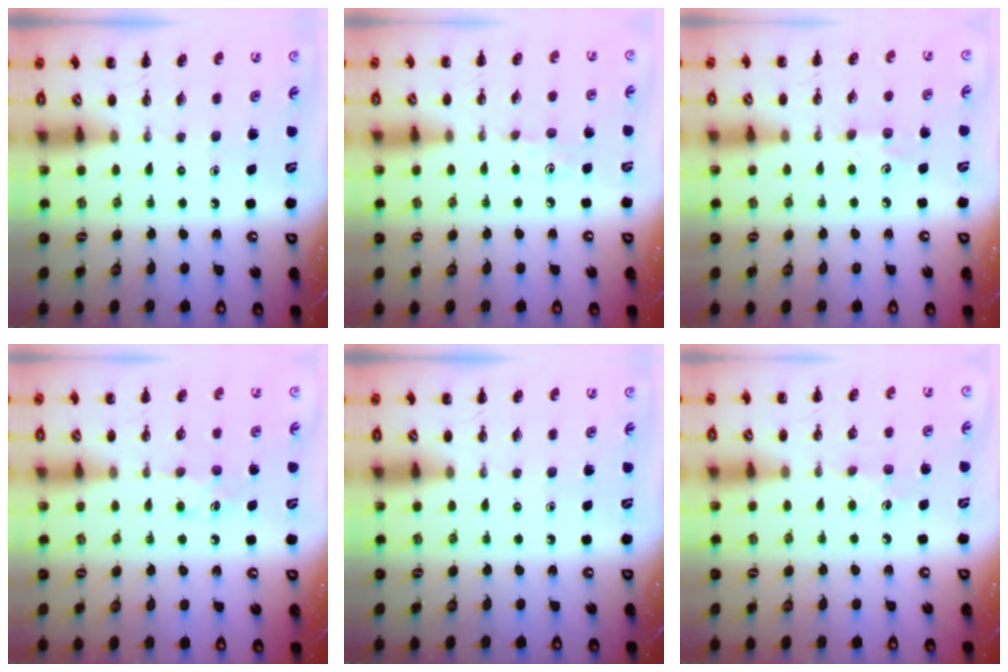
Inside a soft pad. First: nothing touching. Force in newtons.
{"total": 4.8, "press": 4.6, "slide": 1.3}
{"total": 5.7, "press": 5.4, "slide": 1.8}
{"total": 6.9, "press": 6.6, "slide": 2.0}
{"total": 0.0}
{"total": 4.8, "press": 4.6, "slide": 1.3}